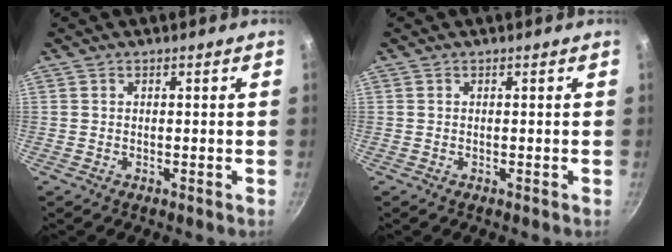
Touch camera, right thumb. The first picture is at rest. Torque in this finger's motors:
{"motor_torque": [0.74, -0.13, 0.37, -0.37, 0.07]}